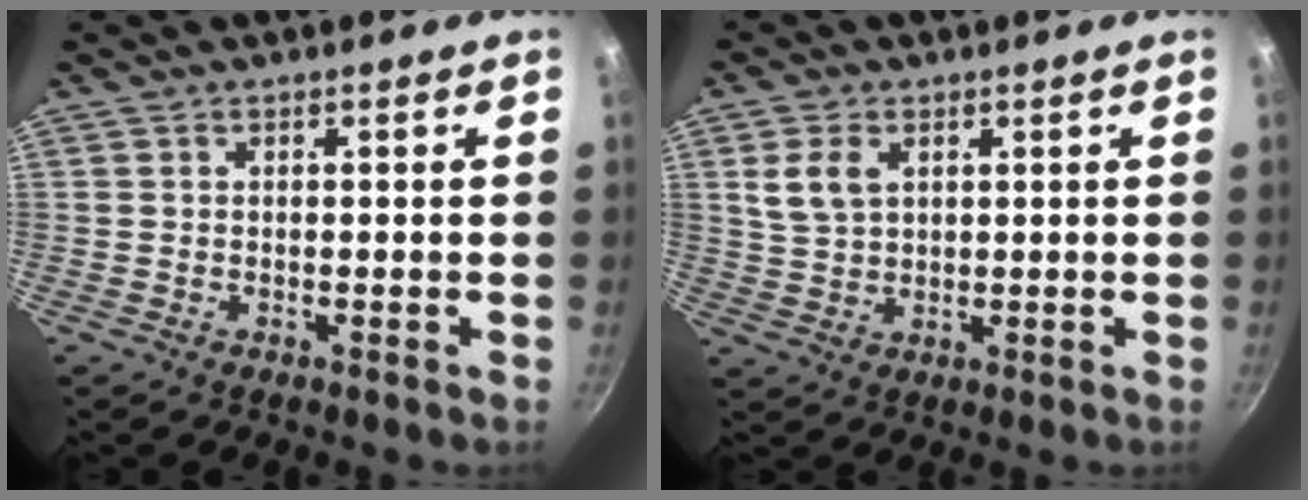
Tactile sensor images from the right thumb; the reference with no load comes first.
{"total": 5.8, "force": [2.1, 3.8, 3.8], "torque": [-0.065, -0.003, 0.043]}